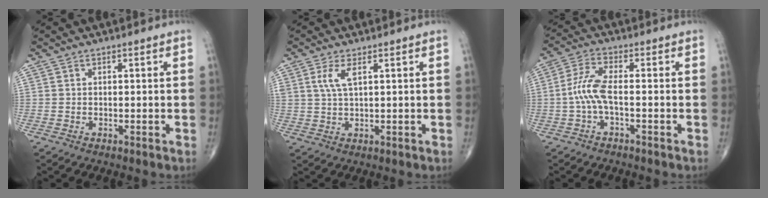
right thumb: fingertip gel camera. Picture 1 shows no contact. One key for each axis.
{"total": 3.8, "fx": 1.6, "fy": 1.3, "fz": 3.2, "tx": -0.071, "ty": -0.002, "tz": 0.037}
{"total": 6.0, "fx": -1.2, "fy": 1.7, "fz": 5.6, "tx": -0.136, "ty": 0.019, "tz": -0.030}